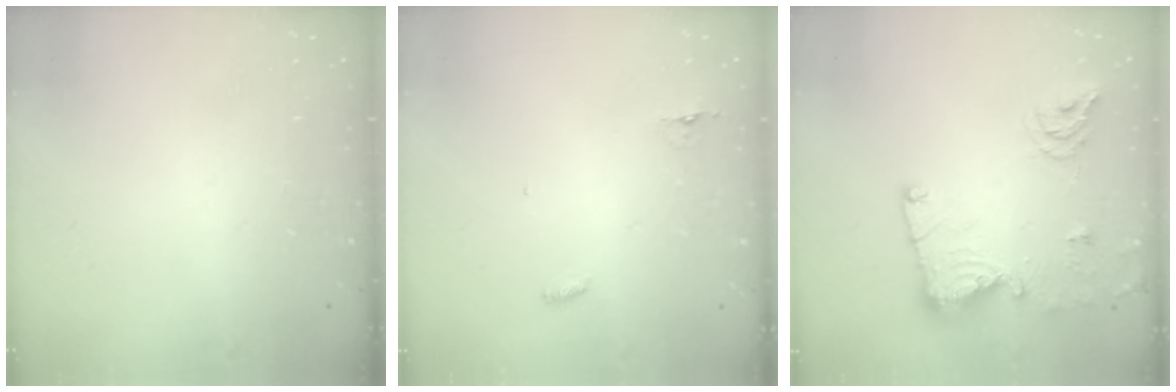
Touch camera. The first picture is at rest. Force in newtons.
{"total": 7.4, "press": 4.4, "slide": 6.0}
{"total": 15.1, "press": 15.0, "slide": 1.5}